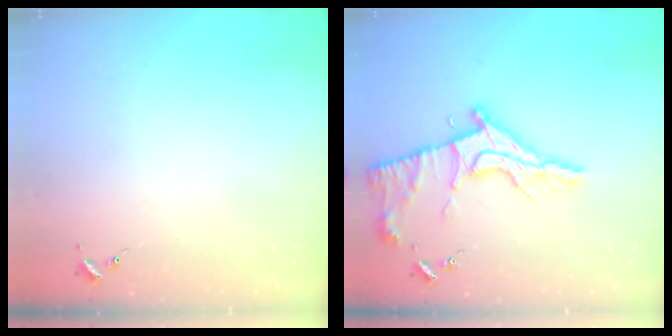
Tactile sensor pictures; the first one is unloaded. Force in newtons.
{"total": 17.0, "press": 16.9, "slide": 1.6}